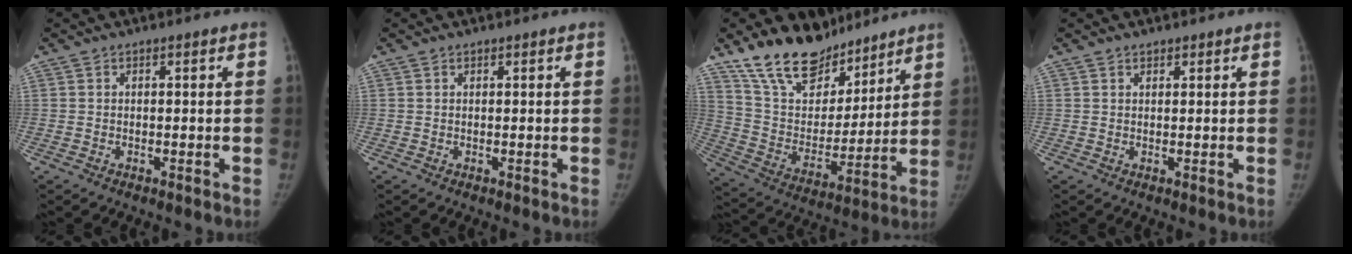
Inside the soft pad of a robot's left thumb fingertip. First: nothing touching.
{"total": 0.0}
{"total": 19.4, "force": [15.2, 9.5, 7.5], "torque": [-0.087, -0.081, 0.275]}
{"total": 1.1, "force": [0.9, 0.6, 0.2], "torque": [0.004, -0.005, 0.012]}